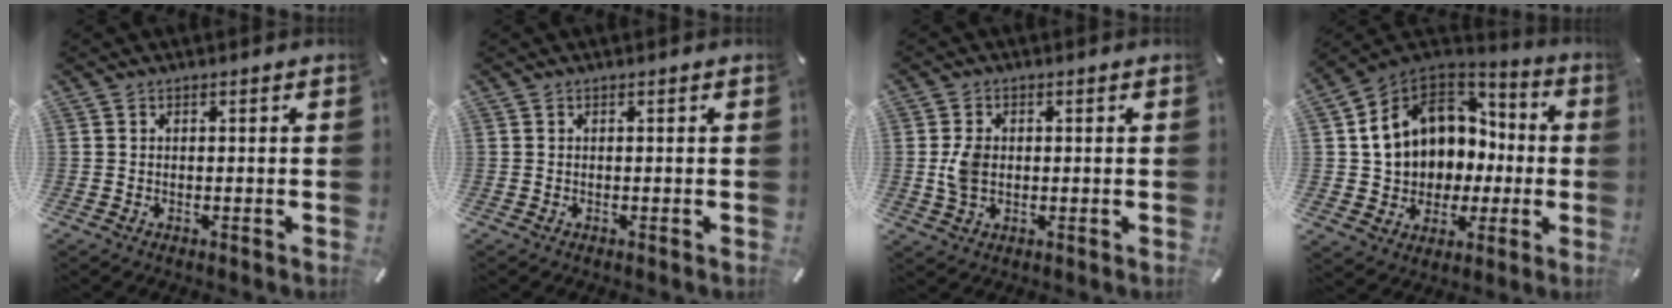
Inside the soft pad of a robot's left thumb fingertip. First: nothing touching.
{"total": 0.0}
{"total": 5.3, "force": [0.0, 3.9, 3.6], "torque": [-0.078, -0.002, -0.004]}
{"total": 12.1, "force": [2.7, 11.1, 3.9], "torque": [-0.093, -0.022, 0.062]}